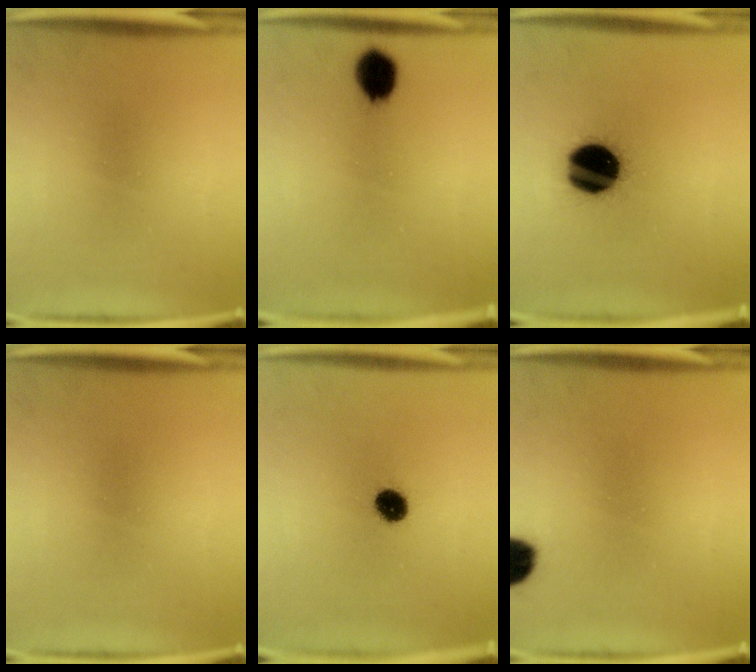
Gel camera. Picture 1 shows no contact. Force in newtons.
{"total": 7.0}
{"total": 19.3}
{"total": 0.0}
{"total": 5.6}
{"total": 6.7}